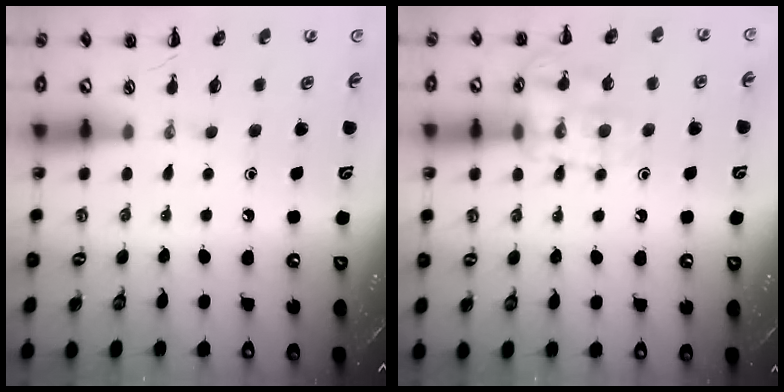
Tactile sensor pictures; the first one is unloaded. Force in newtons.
{"total": 13.5, "press": 13.5, "slide": 1.0}